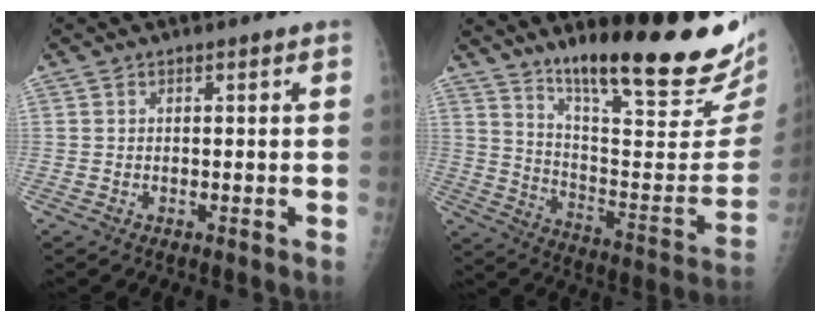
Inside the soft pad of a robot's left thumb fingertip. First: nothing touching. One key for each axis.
{"total": 26.5, "fx": 18.4, "fy": 4.1, "fz": 18.6, "tx": -0.255, "ty": -0.109, "tz": 0.284}